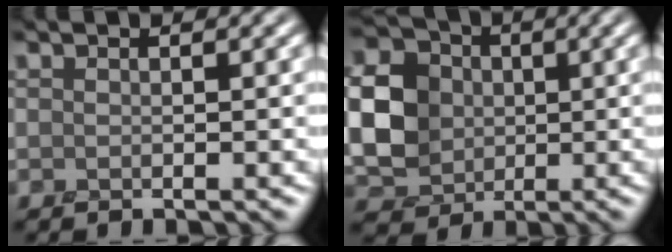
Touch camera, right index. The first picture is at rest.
{"total": 10.1, "force": [-0.1, 8.6, 5.3], "torque": [-0.138, -0.010, -0.016]}